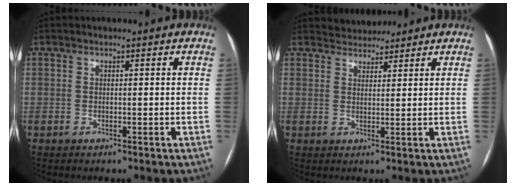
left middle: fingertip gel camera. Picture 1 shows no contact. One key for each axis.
{"total": 3.6, "fx": 3.4, "fy": 1.1, "fz": 0.0, "tx": -0.001, "ty": 0.017, "tz": 0.057}